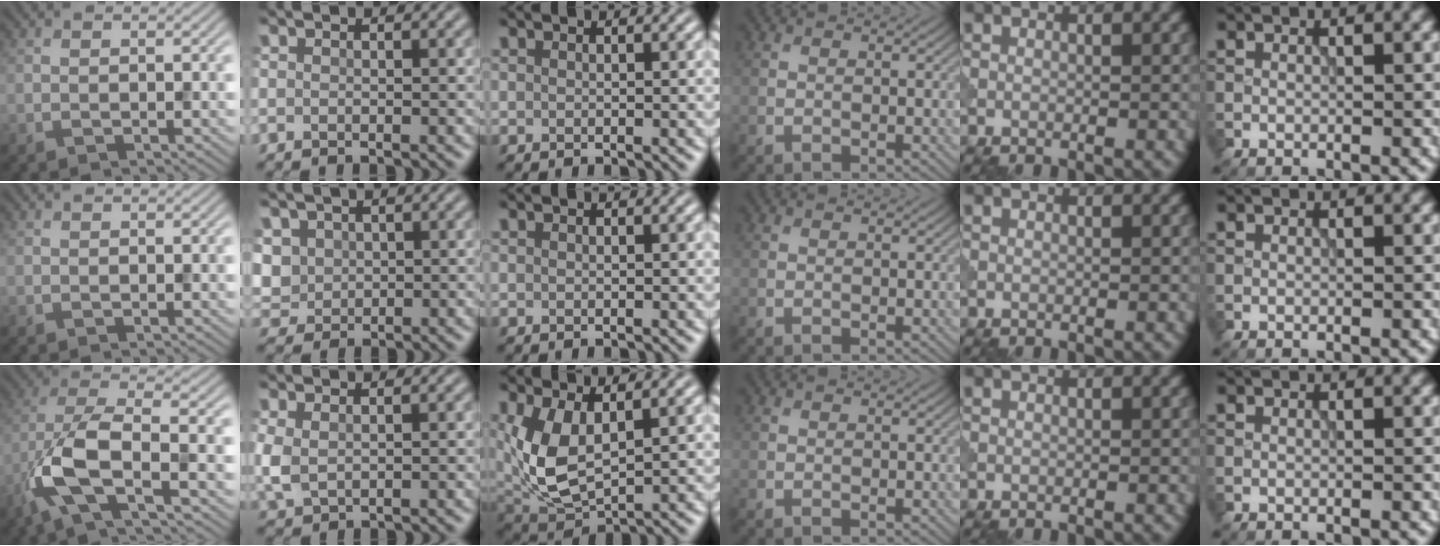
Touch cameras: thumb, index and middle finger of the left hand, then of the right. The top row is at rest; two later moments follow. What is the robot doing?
{"motion": "wipe", "object": "makeup brush"}